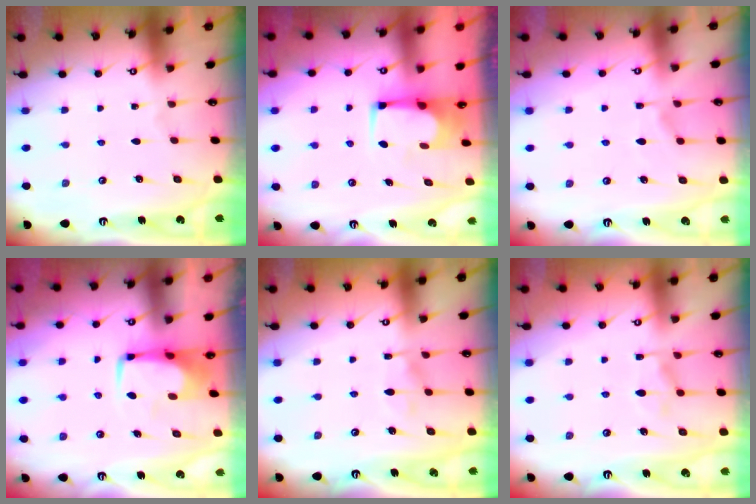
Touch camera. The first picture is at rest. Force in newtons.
{"total": 2.4, "press": 2.4, "slide": 0.2}
{"total": 1.5, "press": 0.6, "slide": 1.4}
{"total": 0.0}
{"total": 6.7, "press": 6.7, "slide": 0.4}
{"total": 1.7, "press": 0.9, "slide": 1.5}